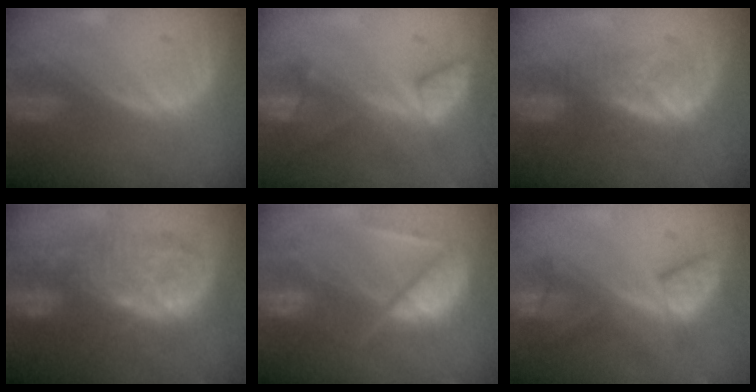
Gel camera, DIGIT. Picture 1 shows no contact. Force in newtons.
{"total": 8.5, "press": 7.2, "slide": 4.5}
{"total": 6.2, "press": 6.0, "slide": 1.5}
{"total": 10.6, "press": 10.6, "slide": 0.3}
{"total": 9.7, "press": 8.3, "slide": 4.9}
{"total": 7.6, "press": 7.1, "slide": 2.6}